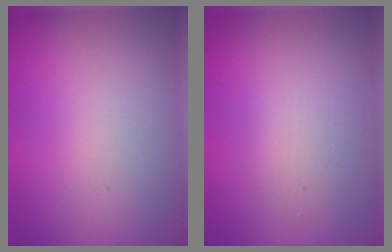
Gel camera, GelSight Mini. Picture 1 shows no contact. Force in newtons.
{"total": 2.2, "press": 2.2, "slide": 0.1}